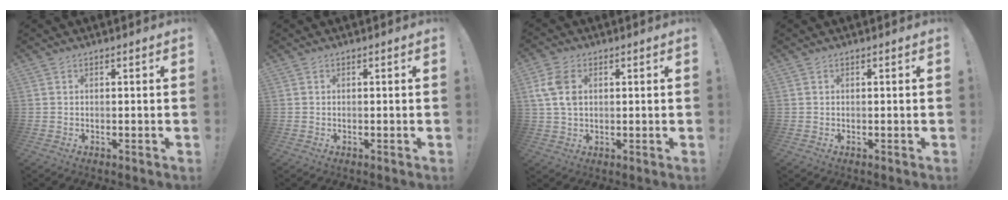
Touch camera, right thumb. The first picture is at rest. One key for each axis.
{"total": 0.0}
{"total": 8.0, "fx": 1.9, "fy": 5.3, "fz": 5.7, "tx": -0.115, "ty": 0.003, "tz": 0.038}
{"total": 0.0}